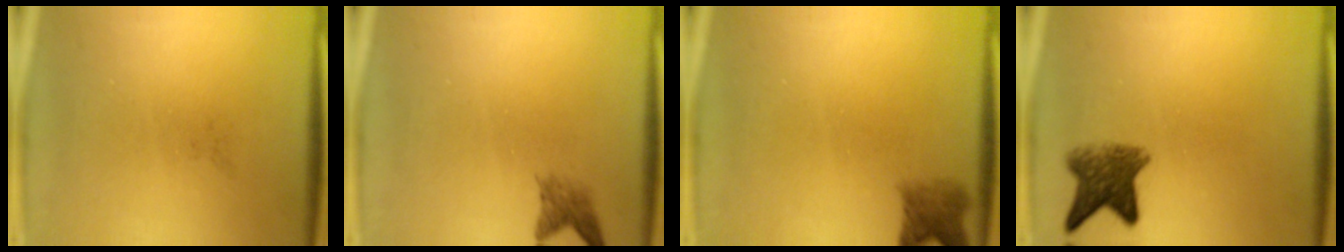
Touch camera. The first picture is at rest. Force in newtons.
{"total": 2.0}
{"total": 3.1}
{"total": 5.8}